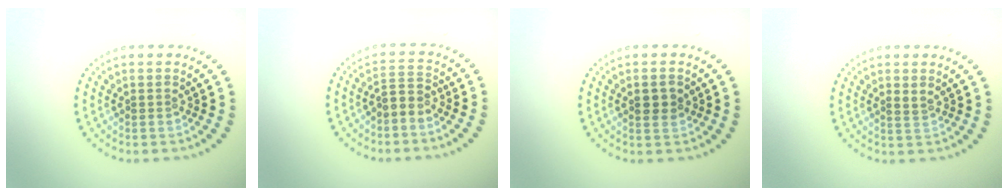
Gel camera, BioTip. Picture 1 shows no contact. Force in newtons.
{"total": 2.0, "press": 1.4, "slide": 1.3}
{"total": 1.8, "press": 1.8, "slide": 0.2}
{"total": 0.9, "press": 0.8, "slide": 0.3}